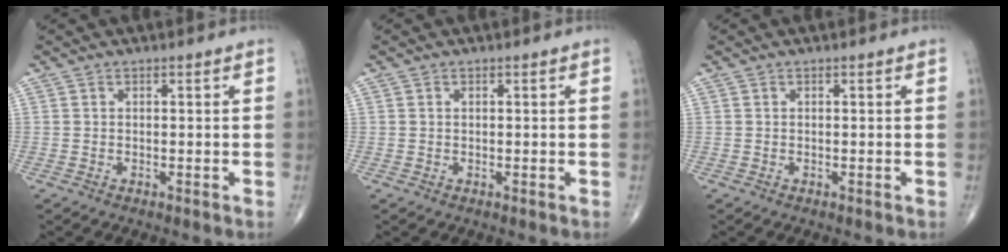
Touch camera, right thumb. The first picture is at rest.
{"total": 0.0}
{"total": 0.0}